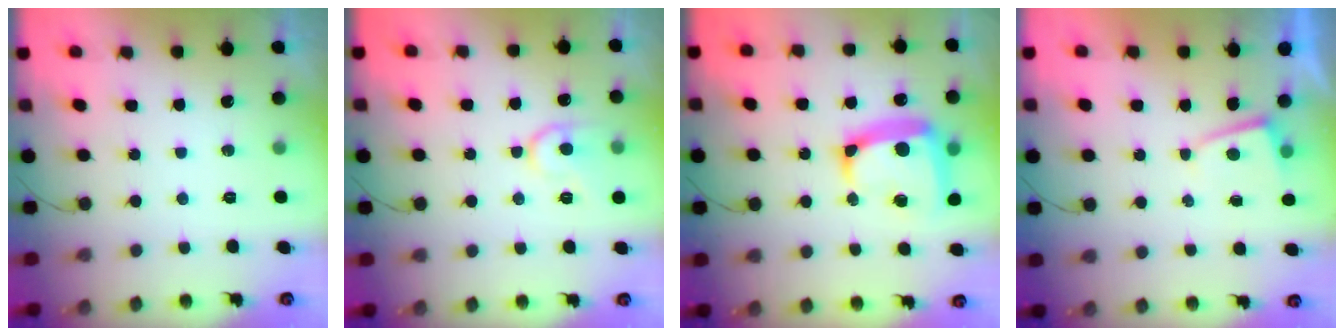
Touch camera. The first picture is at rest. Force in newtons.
{"total": 10.9, "press": 10.9, "slide": 1.0}
{"total": 15.1, "press": 14.9, "slide": 2.4}
{"total": 2.0, "press": 2.0, "slide": 0.3}